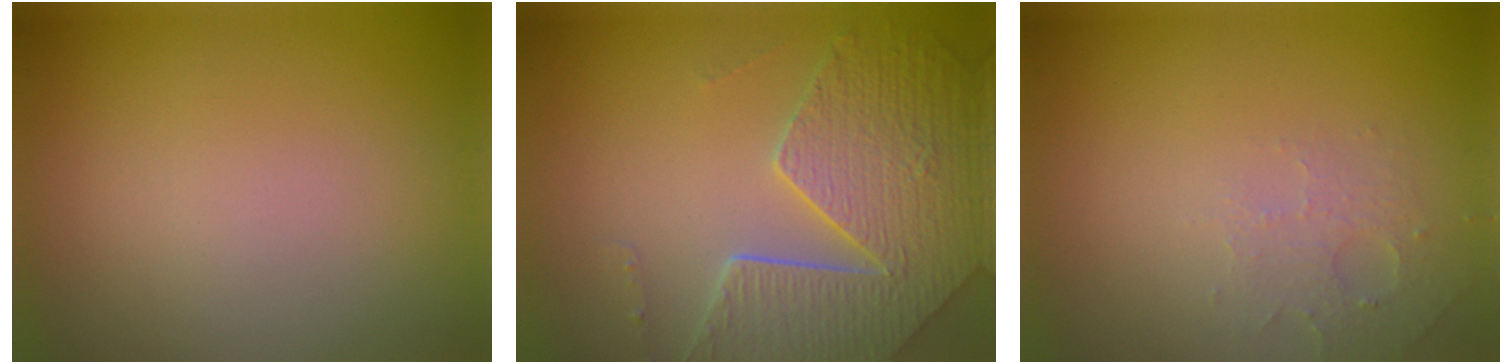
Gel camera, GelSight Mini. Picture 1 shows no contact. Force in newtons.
{"total": 6.9, "press": 5.3, "slide": 4.4}
{"total": 1.8, "press": 1.7, "slide": 0.4}